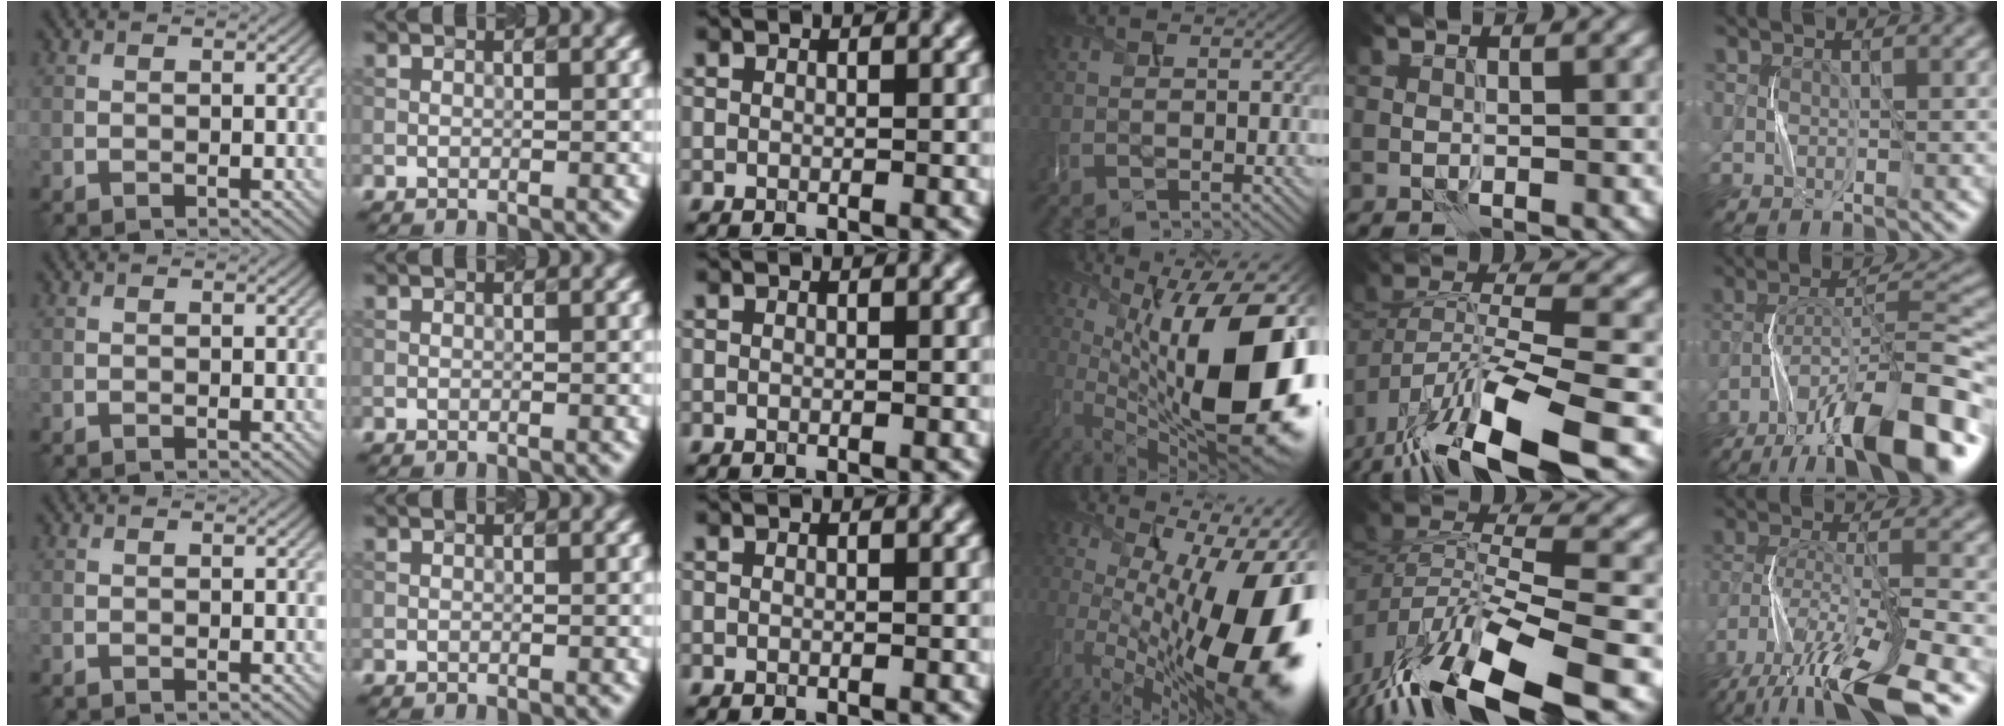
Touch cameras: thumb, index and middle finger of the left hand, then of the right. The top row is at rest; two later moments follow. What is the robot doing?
{"motion": "press", "object": "grip strengthener"}